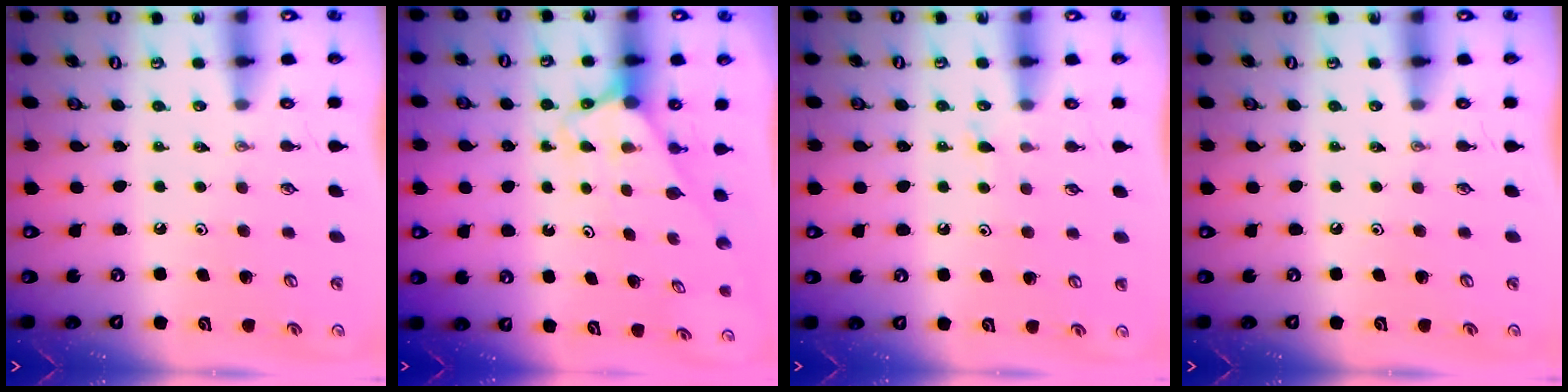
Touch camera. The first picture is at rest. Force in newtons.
{"total": 2.7, "press": 2.7, "slide": 0.2}
{"total": 5.2, "press": 5.2, "slide": 0.5}
{"total": 0.0}